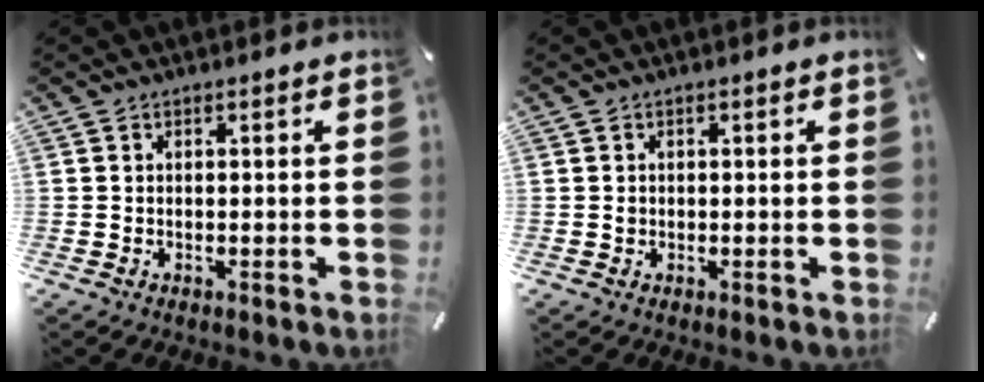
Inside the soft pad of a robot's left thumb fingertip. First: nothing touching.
{"total": 0.6, "force": [0.0, 0.6, 0.2], "torque": [-0.004, 0.004, -0.002]}